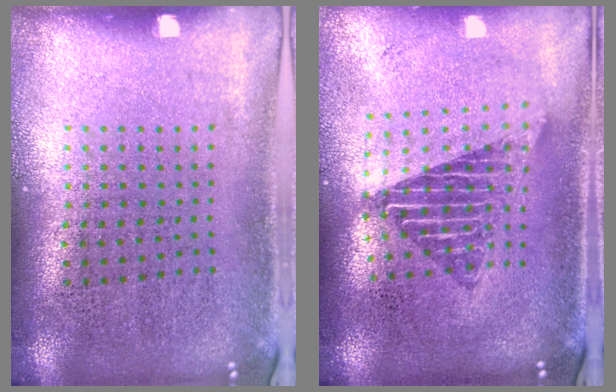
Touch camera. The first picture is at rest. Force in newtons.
{"total": 1.7, "press": 1.4, "slide": 1.0}